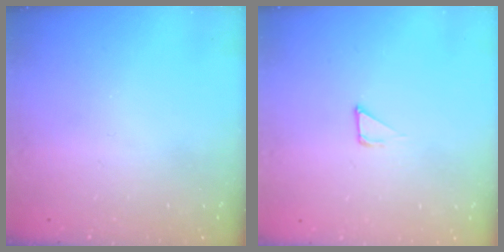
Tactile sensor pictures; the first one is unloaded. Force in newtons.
{"total": 2.1, "press": 2.1, "slide": 0.1}